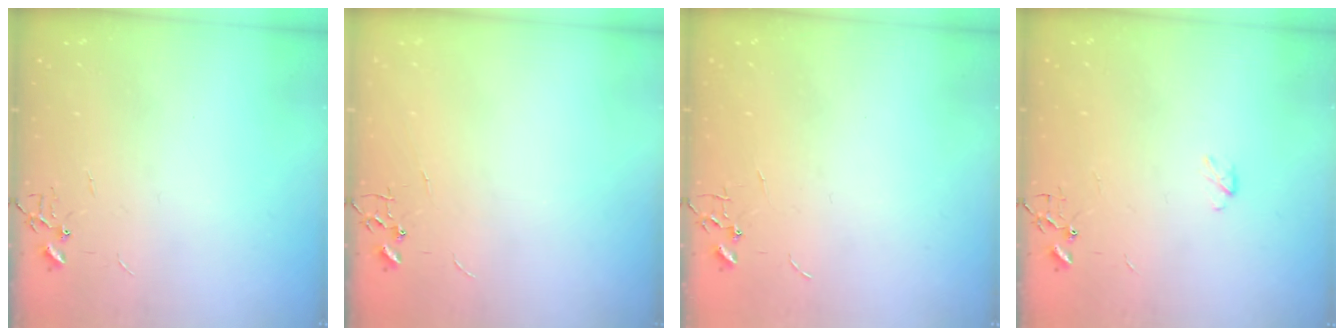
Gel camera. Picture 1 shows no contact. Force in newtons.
{"total": 0.0}
{"total": 0.0}
{"total": 2.9, "press": 2.9, "slide": 0.5}